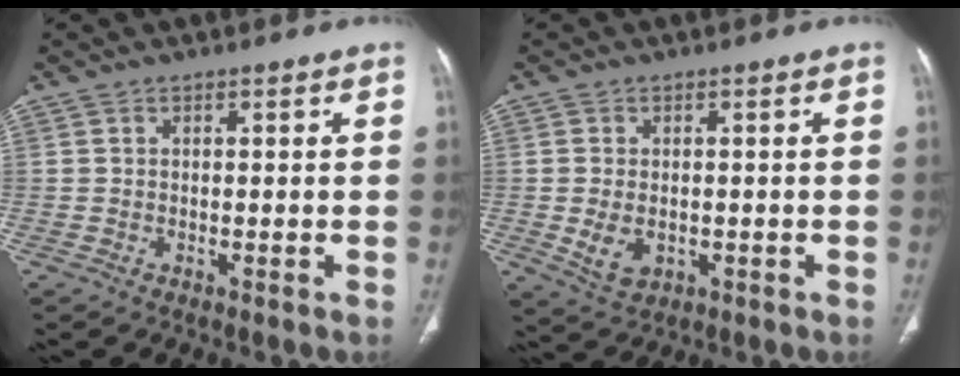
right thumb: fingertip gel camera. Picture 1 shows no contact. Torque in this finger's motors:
{"motor_torque": [-0.25, 0.24, 0.46, 0.34, 0.00]}